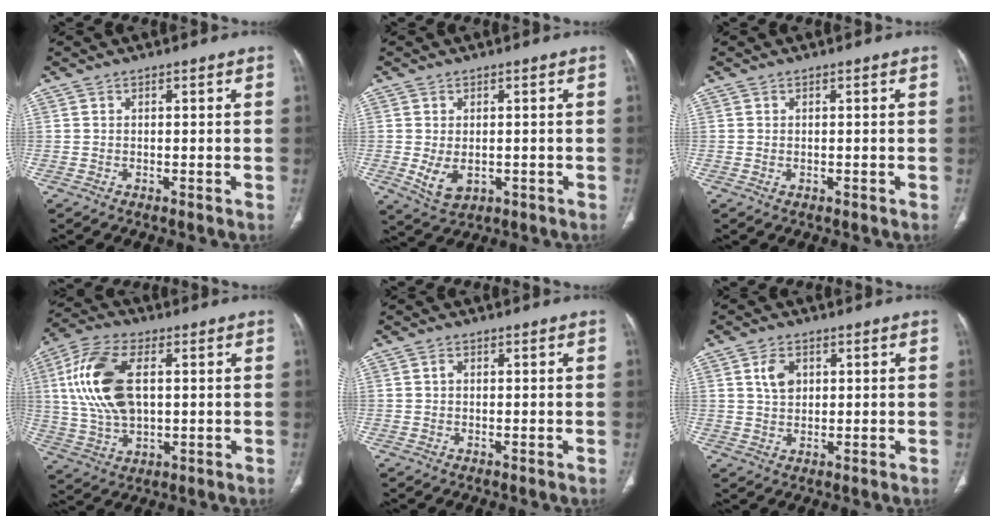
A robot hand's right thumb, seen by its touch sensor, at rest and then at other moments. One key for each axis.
{"total": 4.8, "fx": -0.8, "fy": 3.2, "fz": 3.5, "tx": -0.062, "ty": -0.008, "tz": 0.002}
{"total": 0.0}
{"total": 16.0, "fx": 2.8, "fy": 8.8, "fz": 13.0, "tx": -0.267, "ty": 0.009, "tz": 0.056}
{"total": 0.8, "fx": 0.1, "fy": 0.6, "fz": 0.4, "tx": -0.007, "ty": 0.002, "tz": 0.002}
{"total": 4.2, "fx": 1.2, "fy": 3.1, "fz": 2.6, "tx": -0.038, "ty": -0.003, "tz": 0.021}